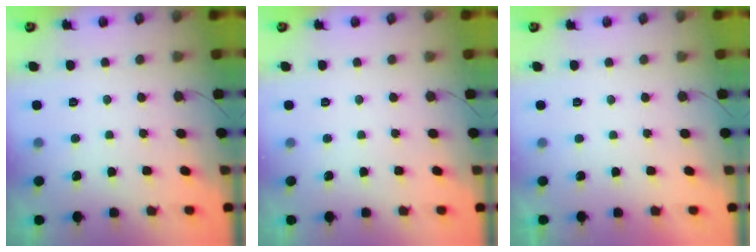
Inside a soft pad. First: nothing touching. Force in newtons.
{"total": 0.0}
{"total": 2.2, "press": 2.2, "slide": 0.4}